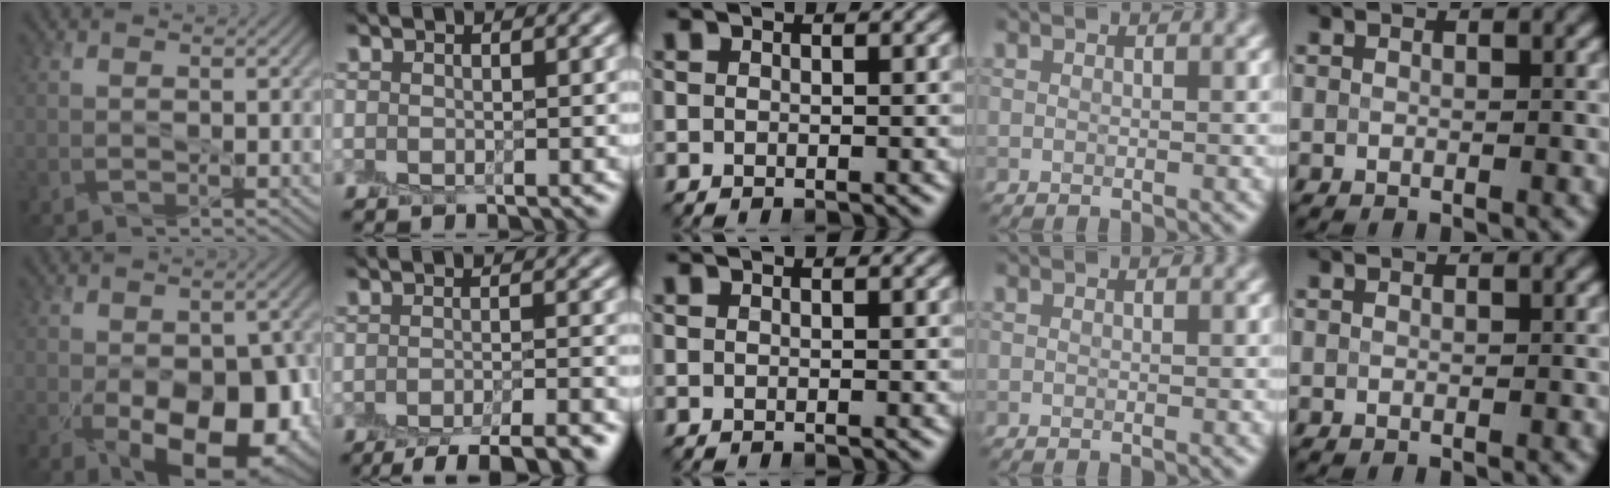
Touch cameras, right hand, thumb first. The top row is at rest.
{"thumb": {"total": 13.5, "force": [-4.1, 7.6, 10.4], "torque": [-0.148, -0.048, -0.045]}, "index": {"total": 6.4, "force": [-5.0, 1.3, 3.7], "torque": [-0.050, -0.009, -0.074]}}